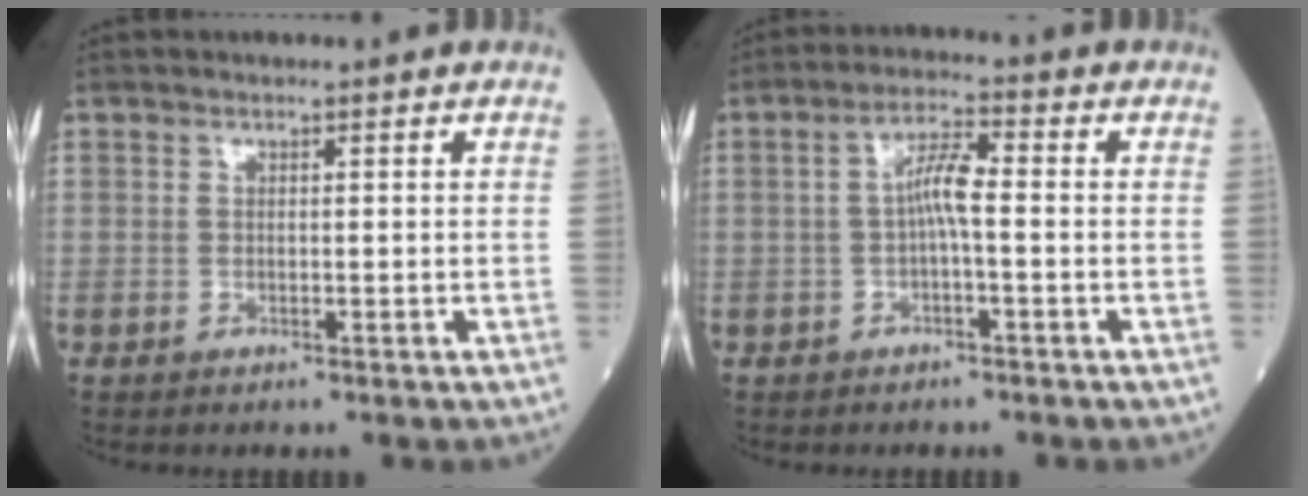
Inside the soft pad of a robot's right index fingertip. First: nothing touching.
{"total": 4.6, "force": [-0.4, 0.7, 4.5], "torque": [-0.081, 0.014, -0.007]}